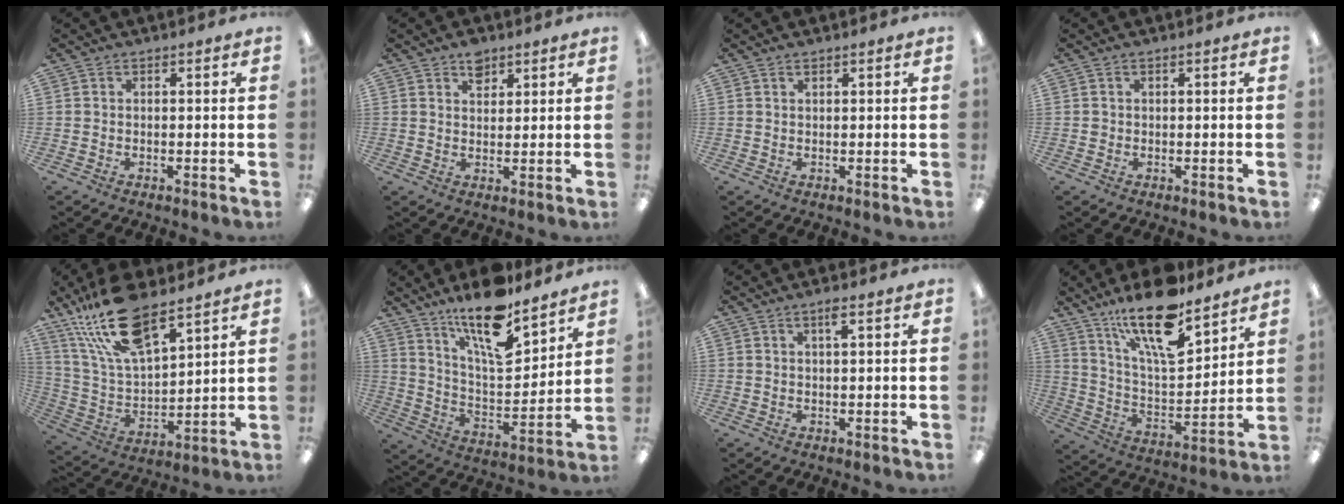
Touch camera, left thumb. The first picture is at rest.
{"total": 4.1, "force": [2.8, 2.4, 1.7], "torque": [-0.016, -0.010, 0.048]}
{"total": 0.8, "force": [0.6, 0.2, 0.4], "torque": [-0.009, 0.002, 0.010]}
{"total": 0.7, "force": [0.0, 0.7, 0.2], "torque": [-0.005, 0.005, -0.001]}
{"total": 20.0, "force": [14.2, 7.5, 12.0], "torque": [-0.246, -0.067, 0.251]}
{"total": 17.1, "force": [13.3, 4.8, 9.6], "torque": [-0.165, -0.091, 0.225]}
{"total": 2.2, "force": [1.3, 0.2, 1.8], "torque": [-0.031, -0.001, 0.020]}
{"total": 20.3, "force": [14.6, 6.6, 12.6], "torque": [-0.215, -0.088, 0.247]}